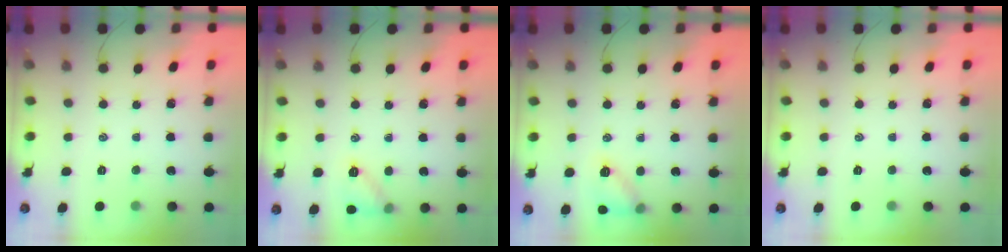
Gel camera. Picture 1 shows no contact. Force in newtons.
{"total": 7.8, "press": 7.7, "slide": 1.1}
{"total": 10.5, "press": 10.3, "slide": 2.0}
{"total": 0.0}